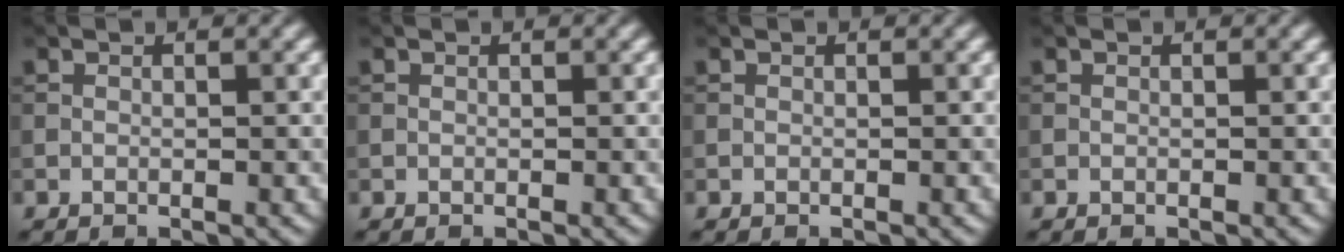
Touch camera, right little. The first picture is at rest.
{"total": 0.0}
{"total": 0.0}
{"total": 0.0}